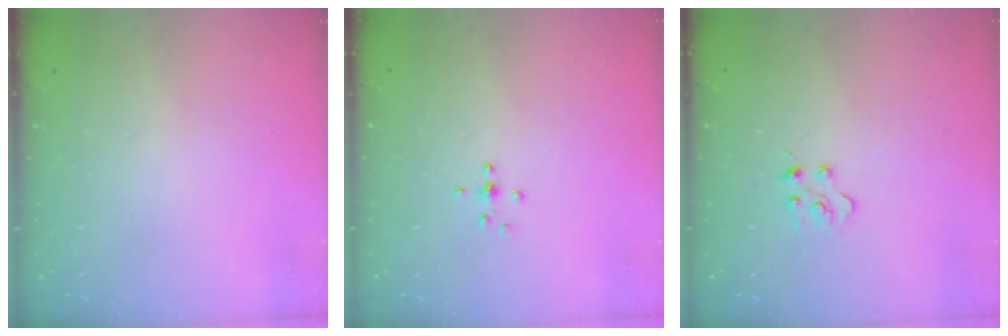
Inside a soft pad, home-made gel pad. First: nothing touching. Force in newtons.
{"total": 3.2, "press": 3.2, "slide": 0.7}
{"total": 2.9, "press": 2.9, "slide": 0.3}